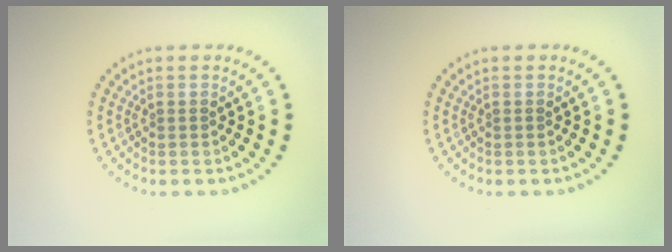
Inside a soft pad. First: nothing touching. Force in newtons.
{"total": 0.0}